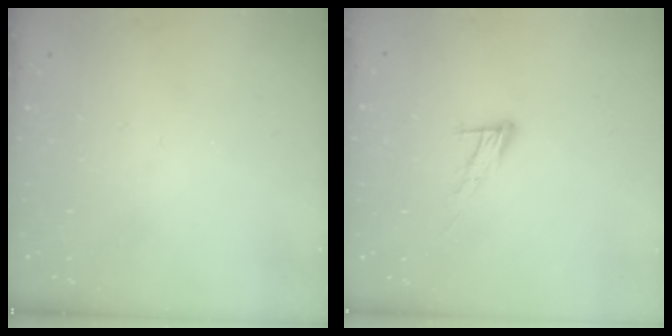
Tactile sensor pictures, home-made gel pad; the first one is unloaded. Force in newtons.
{"total": 8.8, "press": 8.7, "slide": 0.2}